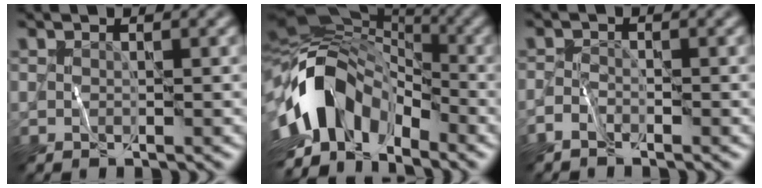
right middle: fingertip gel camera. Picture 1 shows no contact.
{"total": 12.2, "force": [-3.7, 7.6, 8.8], "torque": [-0.158, 0.015, -0.081]}
{"total": 1.3, "force": [-1.3, 0.3, 0.3], "torque": [-0.007, 0.003, -0.031]}